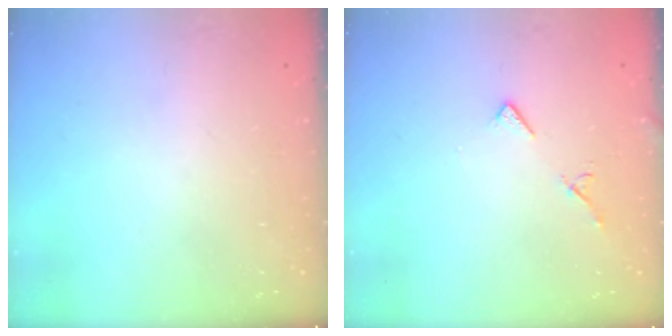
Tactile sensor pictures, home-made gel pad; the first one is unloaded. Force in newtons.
{"total": 6.5, "press": 6.4, "slide": 0.9}